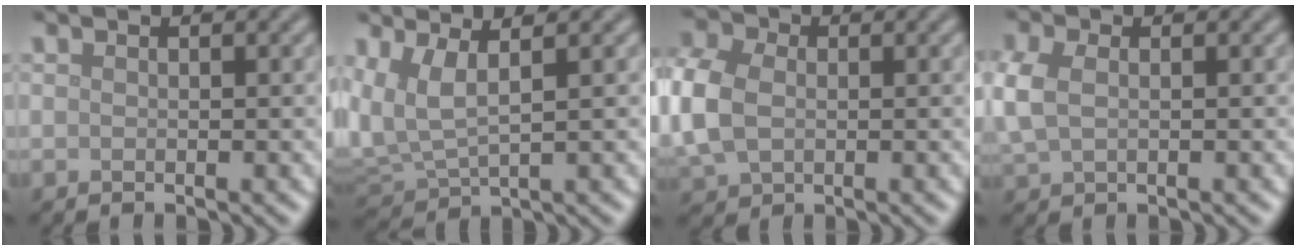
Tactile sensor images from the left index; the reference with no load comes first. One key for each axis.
{"total": 4.0, "fx": 1.3, "fy": 1.7, "fz": 3.4, "tx": -0.092, "ty": -0.004, "tz": 0.030}
{"total": 6.6, "fx": 0.0, "fy": 5.0, "fz": 4.3, "tx": -0.138, "ty": 0.001, "tz": 0.003}
{"total": 3.1, "fx": 0.3, "fy": 2.2, "fz": 2.2, "tx": -0.061, "ty": 0.003, "tz": 0.007}